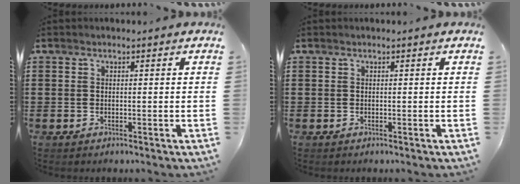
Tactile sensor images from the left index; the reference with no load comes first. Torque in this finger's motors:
{"motor_torque": [0.00, 0.00, 0.00, 0.00]}